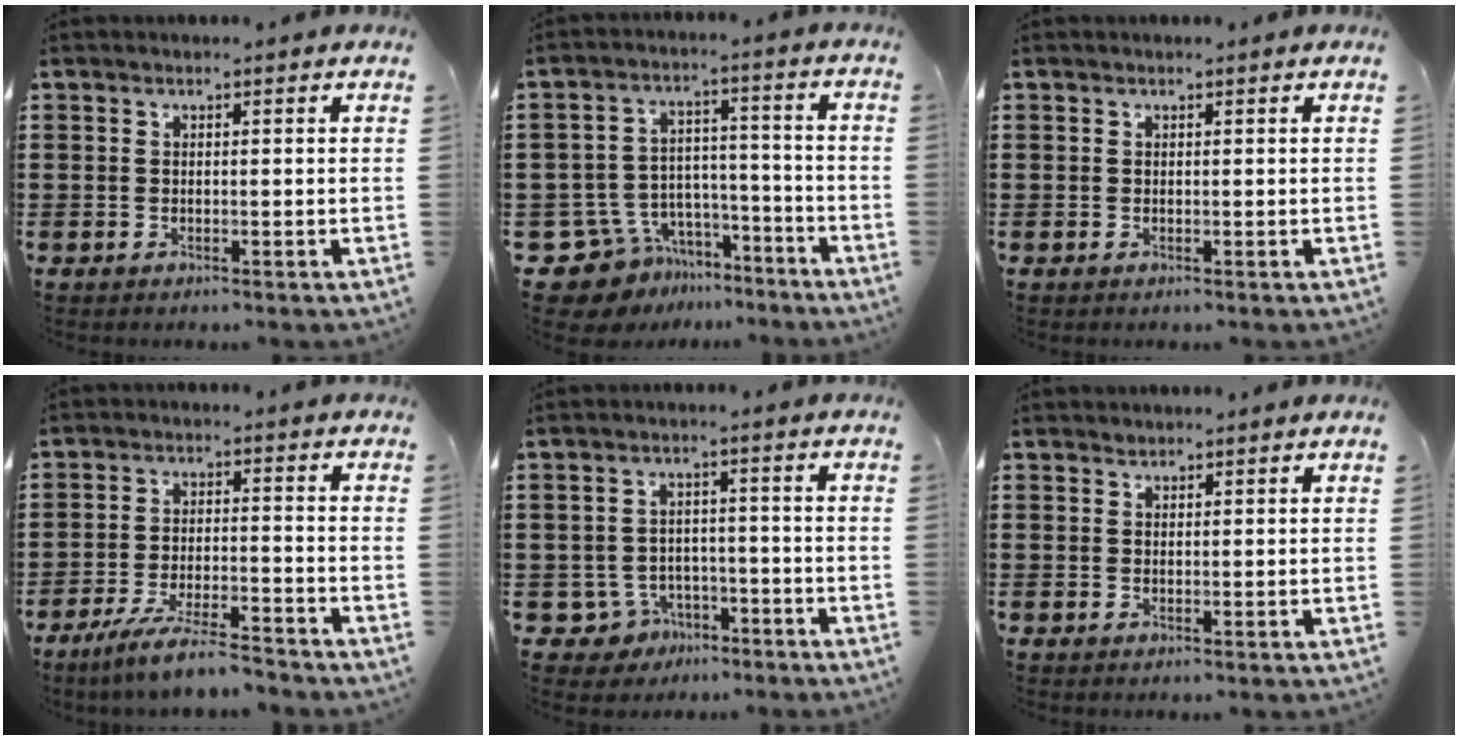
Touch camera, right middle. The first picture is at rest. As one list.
[{"total": 9.3, "force": [-8.2, 4.3, 1.2], "torque": [-0.055, 0.013, -0.162]}, {"total": 0.0}, {"total": 6.4, "force": [-5.7, 0.1, 3.0], "torque": [-0.067, -0.012, -0.110]}, {"total": 4.3, "force": [-3.1, 2.7, 0.9], "torque": [-0.039, 0.007, -0.066]}, {"total": 0.6, "force": [0.6, 0.2, -0.1], "torque": [0.000, -0.002, 0.012]}]